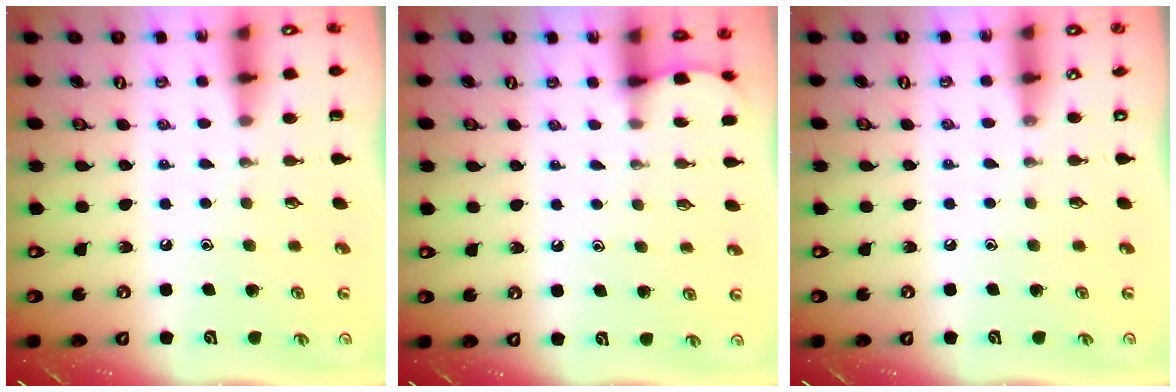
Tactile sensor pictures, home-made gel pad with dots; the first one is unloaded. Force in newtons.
{"total": 2.4, "press": 2.4, "slide": 0.2}
{"total": 3.2, "press": 3.2, "slide": 0.4}